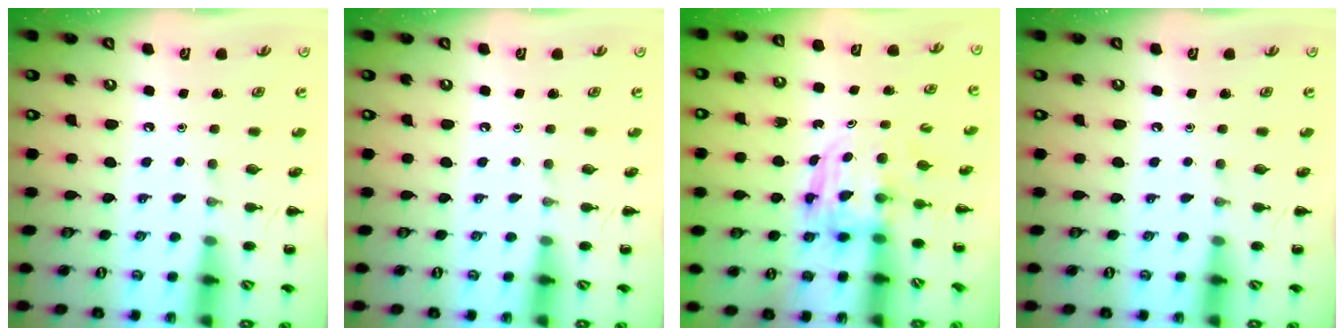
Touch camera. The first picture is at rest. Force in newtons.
{"total": 0.0}
{"total": 3.6, "press": 3.6, "slide": 0.2}
{"total": 0.0}